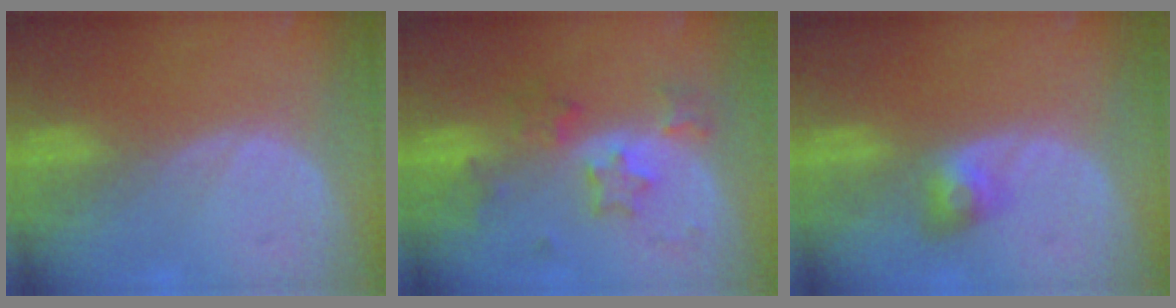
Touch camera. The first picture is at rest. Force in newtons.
{"total": 6.0, "press": 5.8, "slide": 1.6}
{"total": 3.2, "press": 2.8, "slide": 1.5}